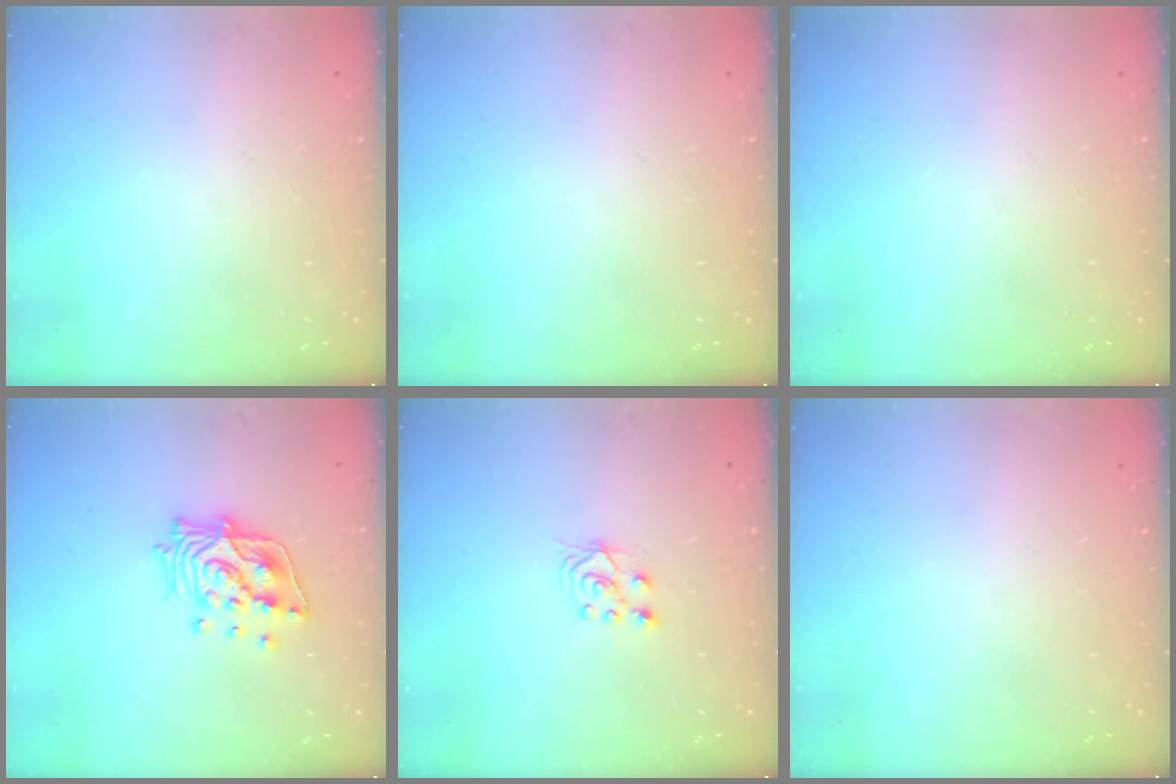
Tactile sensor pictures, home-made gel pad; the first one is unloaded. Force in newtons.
{"total": 0.0}
{"total": 0.0}
{"total": 15.2, "press": 15.1, "slide": 2.0}
{"total": 5.5, "press": 5.5, "slide": 0.4}
{"total": 0.0}